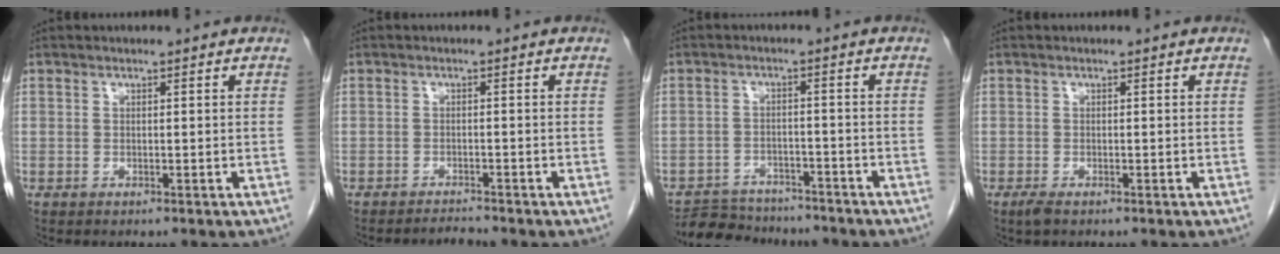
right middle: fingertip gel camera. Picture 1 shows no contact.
{"total": 1.6, "force": [-1.6, -0.4, -0.2], "torque": [0.002, -0.010, -0.023]}
{"total": 8.2, "force": [-7.6, 2.9, 1.2], "torque": [-0.011, 0.009, -0.114]}
{"total": 1.3, "force": [-0.9, 0.4, 0.9], "torque": [-0.025, -0.004, -0.015]}